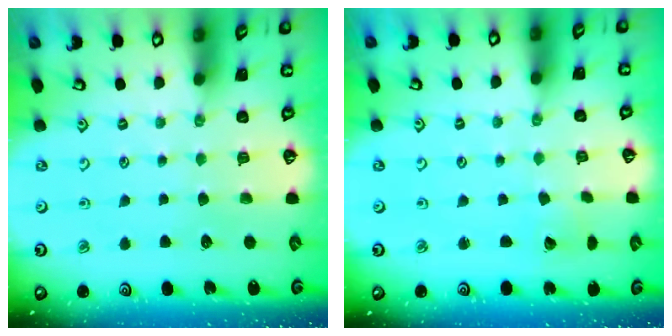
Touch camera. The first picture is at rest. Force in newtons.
{"total": 2.3, "press": 2.3, "slide": 0.1}